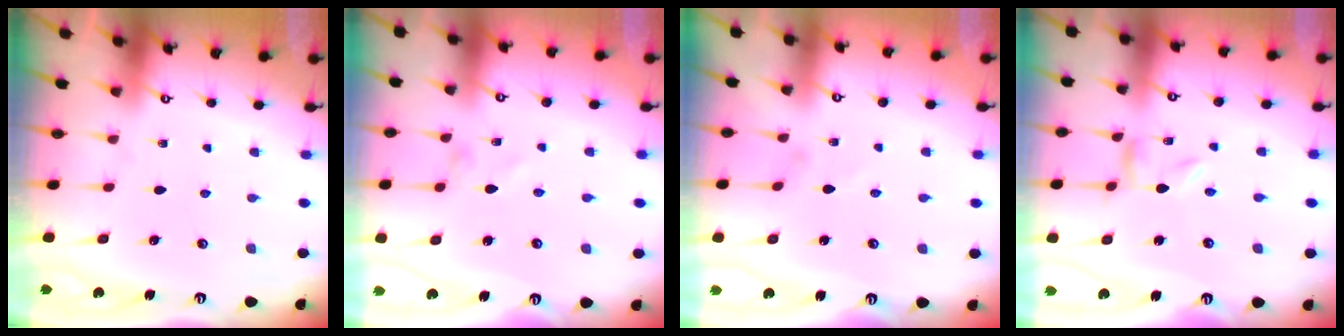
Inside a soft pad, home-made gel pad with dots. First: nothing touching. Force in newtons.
{"total": 0.0}
{"total": 1.0, "press": 1.0, "slide": 0.1}
{"total": 1.5, "press": 1.5, "slide": 0.2}